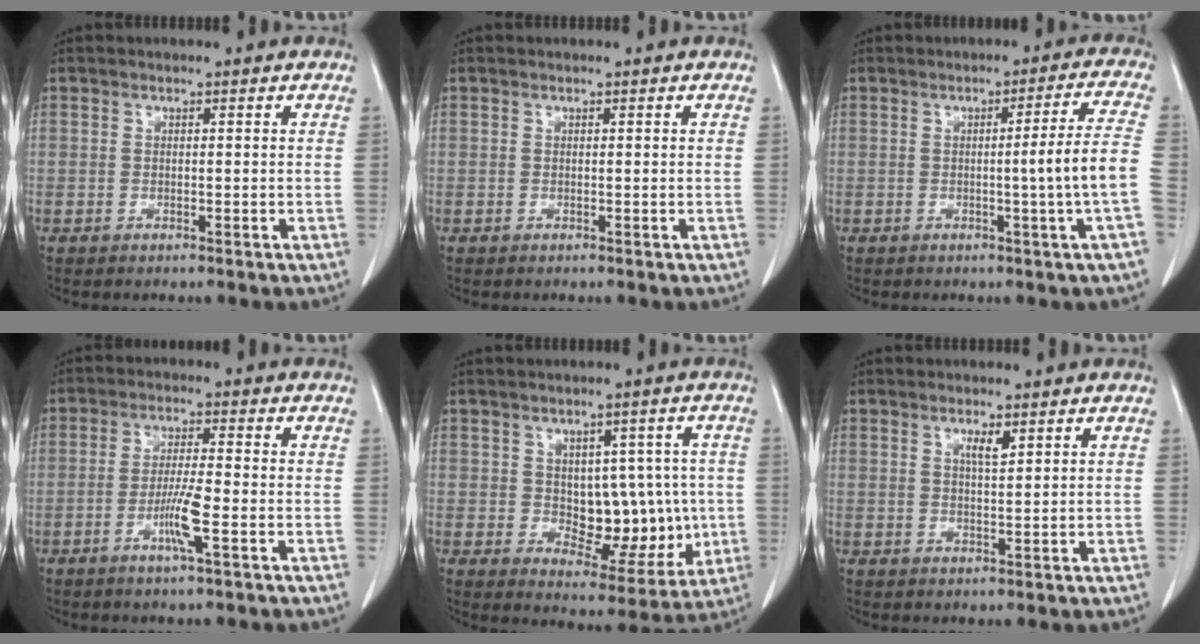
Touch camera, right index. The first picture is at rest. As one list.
[{"total": 0.0}, {"total": 7.6, "force": [-1.3, -2.0, 7.2], "torque": [-0.095, -0.005, -0.019]}, {"total": 5.8, "force": [-2.2, -0.1, 5.4], "torque": [-0.105, -0.008, -0.042]}, {"total": 11.0, "force": [0.0, 6.5, 8.9], "torque": [-0.103, 0.013, 0.022]}, {"total": 2.2, "force": [1.2, 0.3, 1.8], "torque": [-0.036, -0.002, 0.023]}]